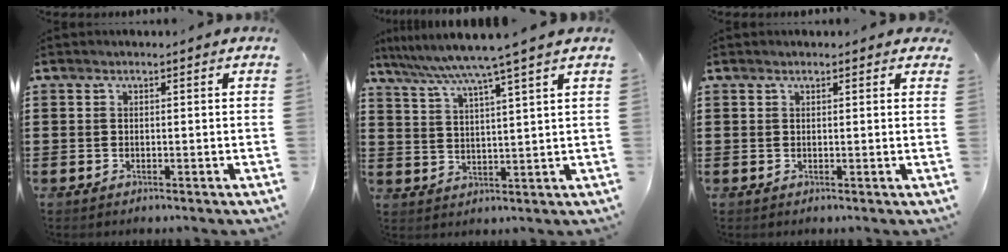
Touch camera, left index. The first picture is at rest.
{"total": 6.4, "force": [5.3, -1.3, 3.4], "torque": [-0.084, -0.029, 0.086]}
{"total": 0.8, "force": [0.6, 0.4, 0.5], "torque": [-0.010, 0.004, 0.011]}